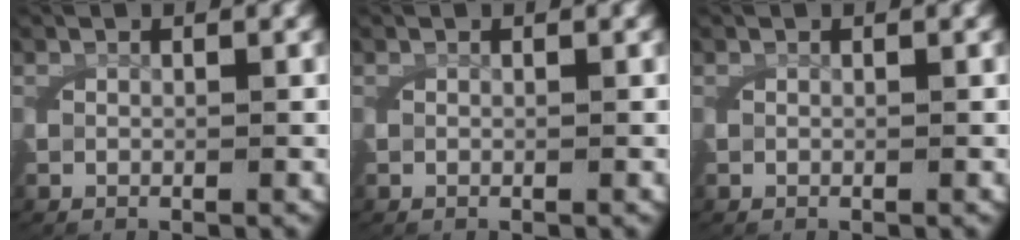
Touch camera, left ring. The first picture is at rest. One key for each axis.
{"total": 0.0}
{"total": 0.0}